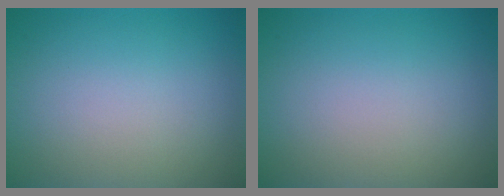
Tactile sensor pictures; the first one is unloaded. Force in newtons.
{"total": 0.0}